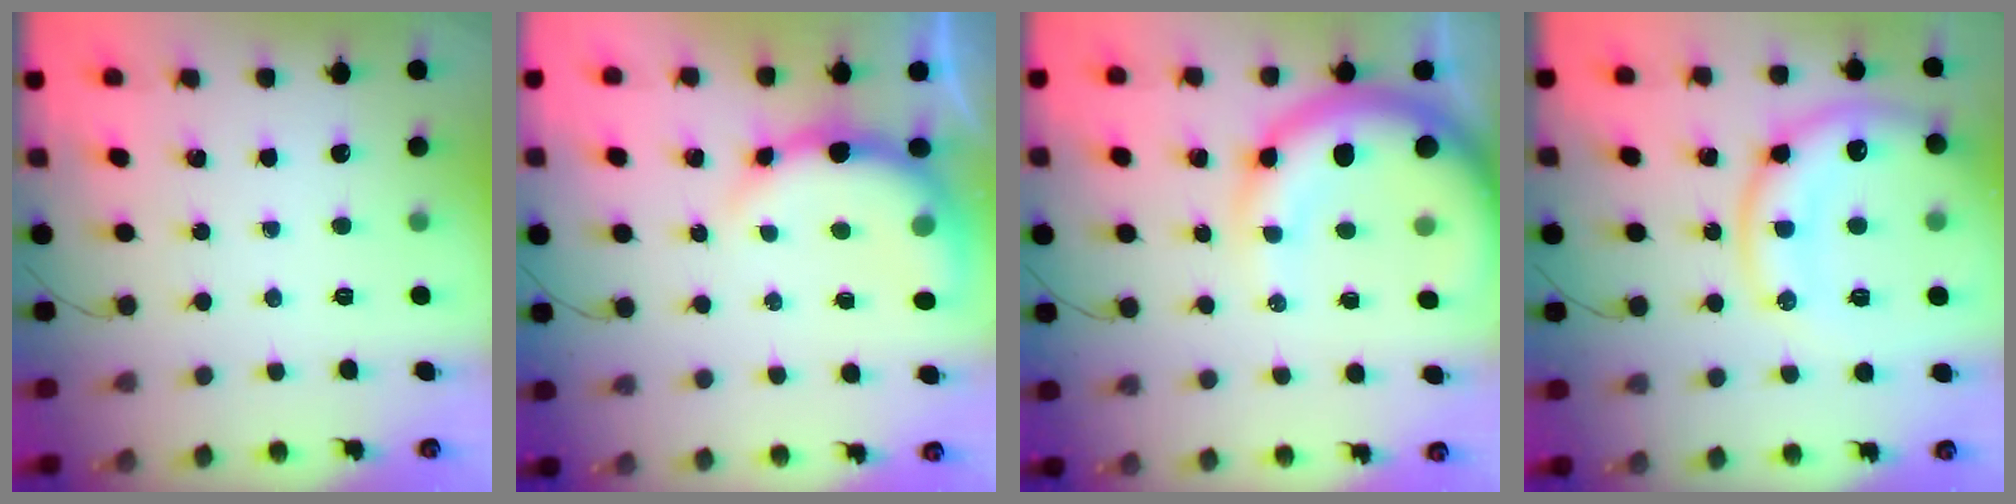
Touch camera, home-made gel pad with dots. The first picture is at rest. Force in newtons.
{"total": 9.8, "press": 9.6, "slide": 2.1}
{"total": 14.0, "press": 13.6, "slide": 3.6}
{"total": 18.4, "press": 18.2, "slide": 2.2}